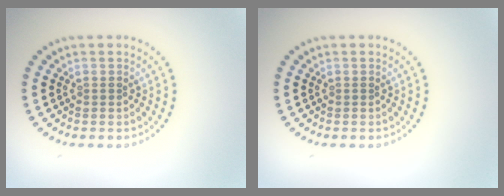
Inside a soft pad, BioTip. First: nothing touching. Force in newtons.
{"total": 0.0}